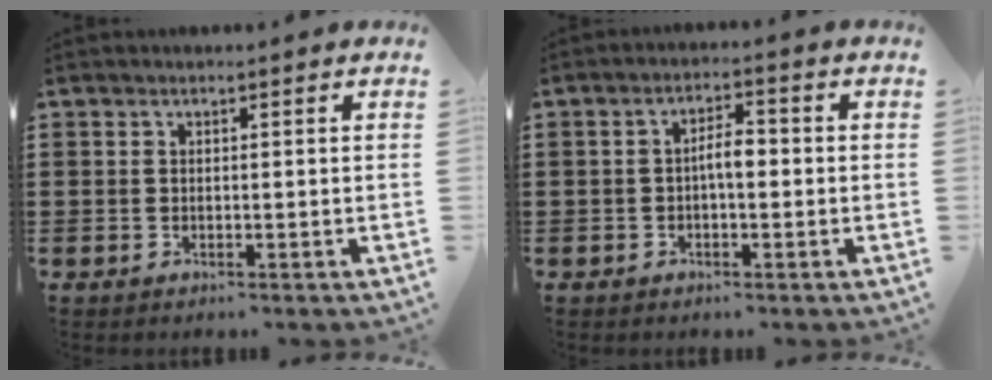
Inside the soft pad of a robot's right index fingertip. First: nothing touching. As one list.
[{"total": 3.2, "force": [-0.4, 1.1, 3.0], "torque": [-0.055, 0.007, -0.009]}]